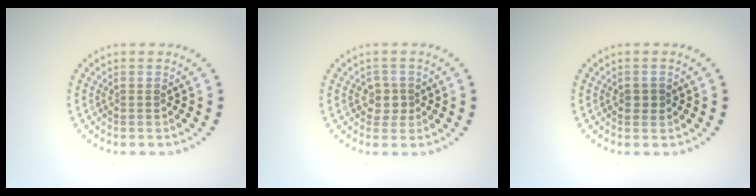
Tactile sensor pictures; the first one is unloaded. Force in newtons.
{"total": 1.6, "press": 1.3, "slide": 1.0}
{"total": 1.2, "press": 1.2, "slide": 0.1}